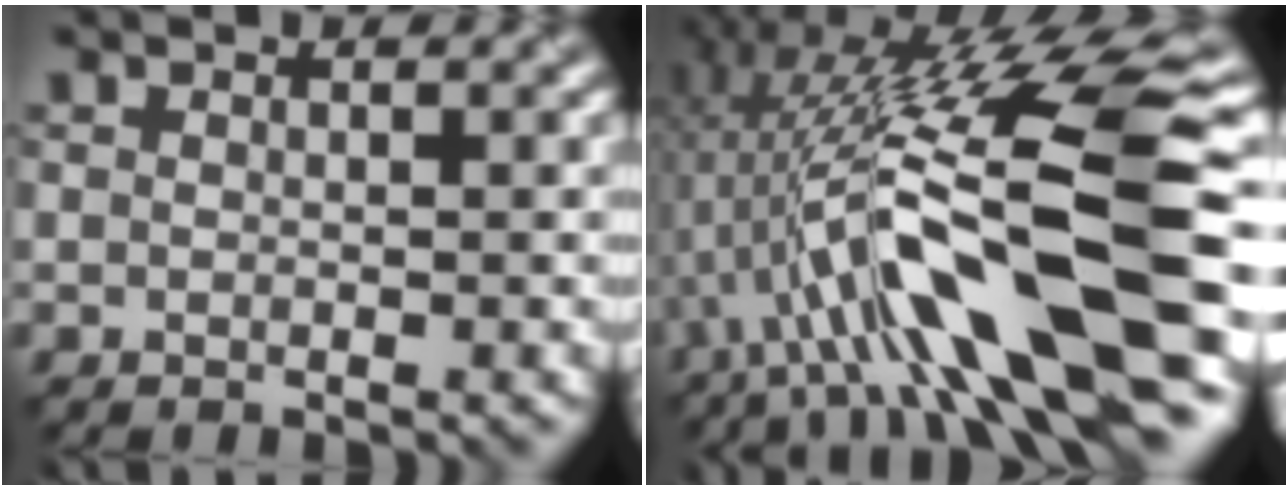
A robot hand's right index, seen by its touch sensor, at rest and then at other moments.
{"total": 14.1, "force": [-2.8, 3.2, 13.5], "torque": [-0.231, 0.013, -0.050]}